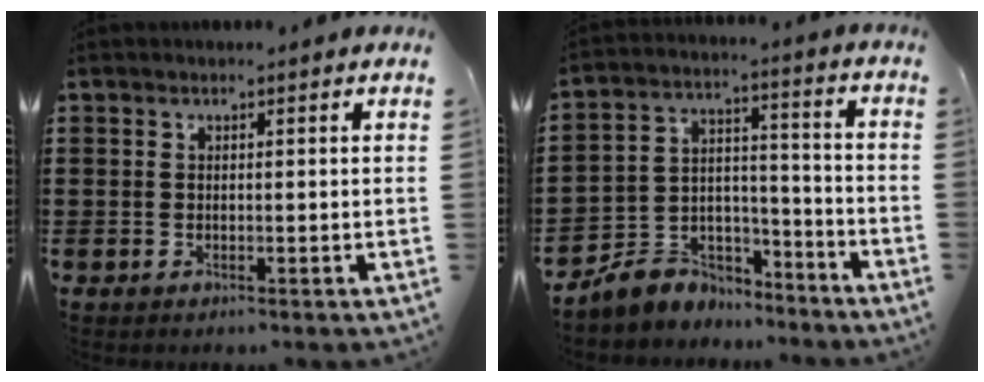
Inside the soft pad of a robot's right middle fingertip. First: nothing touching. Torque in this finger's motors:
{"motor_torque": [2.14, 0.00, -0.86, -0.15]}